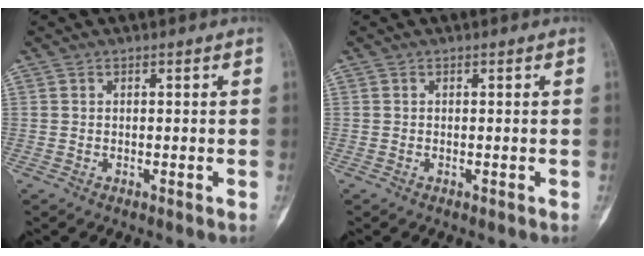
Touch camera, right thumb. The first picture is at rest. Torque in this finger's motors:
{"motor_torque": [0.10, 0.02, 0.06, -0.01, -0.02]}